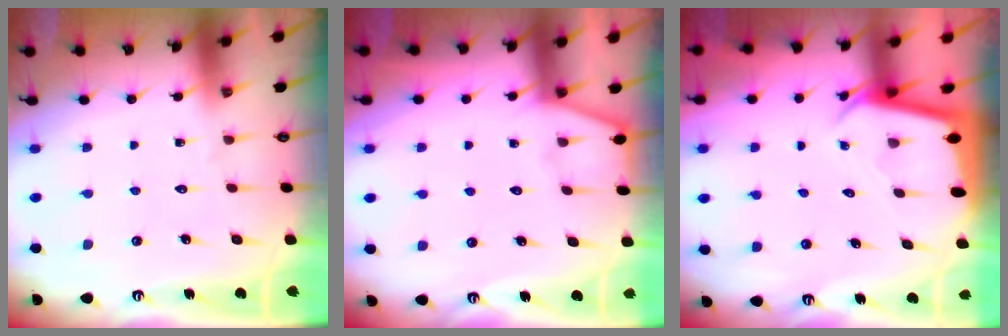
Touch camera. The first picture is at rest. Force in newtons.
{"total": 1.5, "press": 1.4, "slide": 0.2}
{"total": 2.1, "press": 2.1, "slide": 0.1}